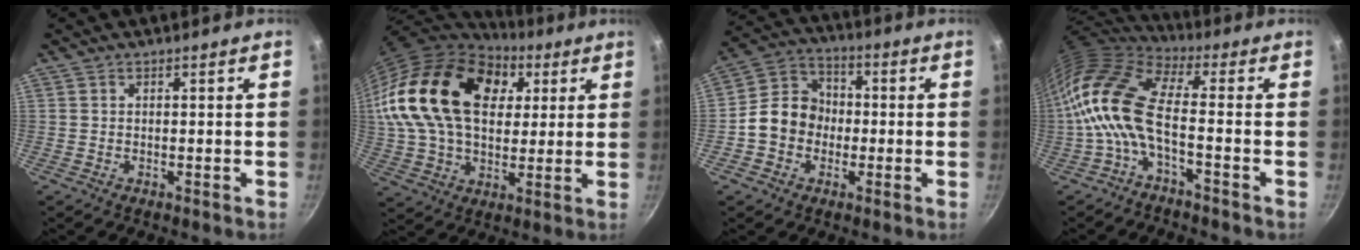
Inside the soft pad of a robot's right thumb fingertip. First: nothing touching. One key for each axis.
{"total": 28.7, "fx": 7.9, "fy": 18.6, "fz": 20.3, "tx": -0.359, "ty": 0.011, "tz": 0.132}
{"total": 10.5, "fx": -1.6, "fy": 9.0, "fz": 5.1, "tx": -0.053, "ty": 0.031, "tz": -0.047}
{"total": 14.3, "fx": -2.7, "fy": 6.0, "fz": 12.7, "tx": -0.257, "ty": 0.029, "tz": -0.069}